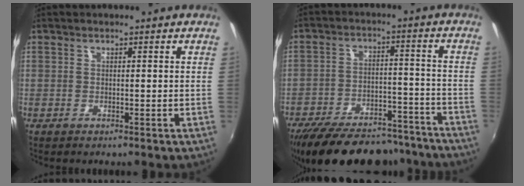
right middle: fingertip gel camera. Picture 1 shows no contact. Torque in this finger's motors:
{"motor_torque": [1.18, -0.96, 0.62, 0.21]}